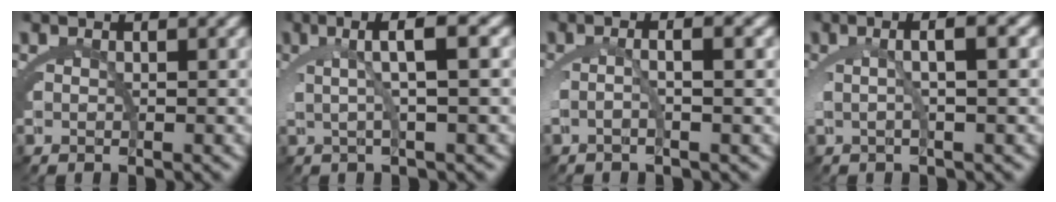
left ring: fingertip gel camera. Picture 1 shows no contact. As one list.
[{"total": 5.1, "force": [2.2, 0.5, 4.6], "torque": [-0.073, 0.021, 0.030]}, {"total": 2.5, "force": [-0.4, -0.2, 2.4], "torque": [-0.048, -0.001, -0.005]}, {"total": 3.5, "force": [0.7, 0.1, 3.4], "torque": [-0.057, 0.014, 0.008]}]